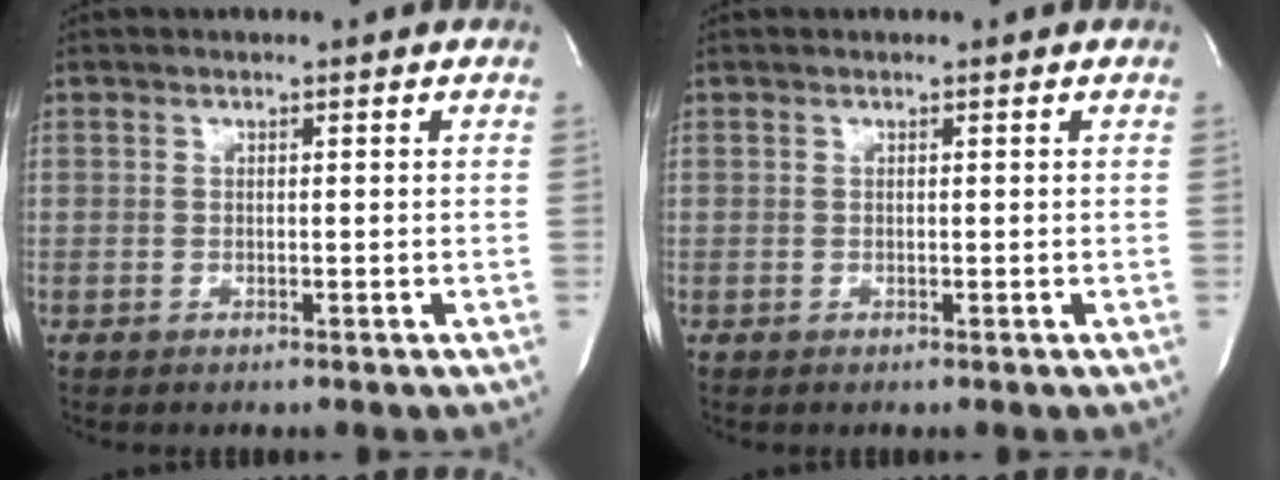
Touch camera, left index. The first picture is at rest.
{"total": 0.0}